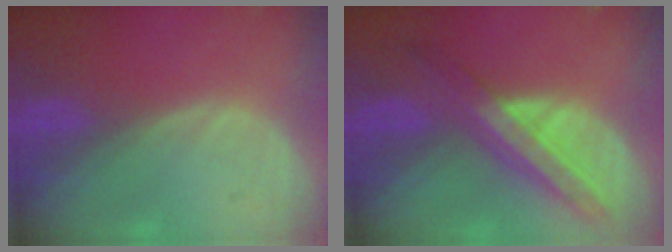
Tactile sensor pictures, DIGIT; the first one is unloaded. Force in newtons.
{"total": 8.7, "press": 7.4, "slide": 4.5}